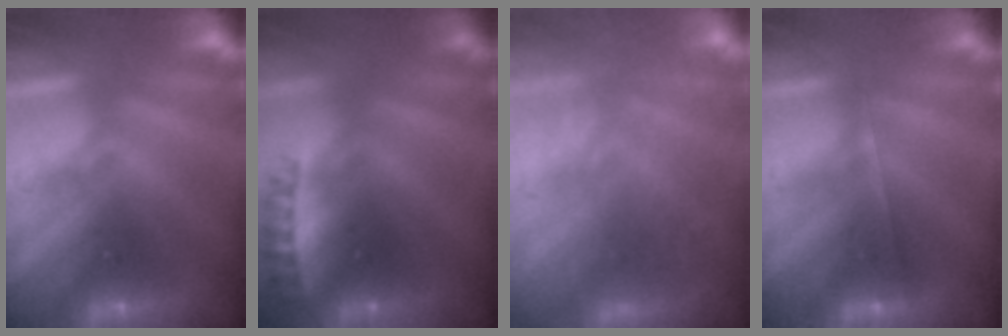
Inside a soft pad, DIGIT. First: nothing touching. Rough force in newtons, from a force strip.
{"total": 2.5}
{"total": 7.5}
{"total": 1.7}